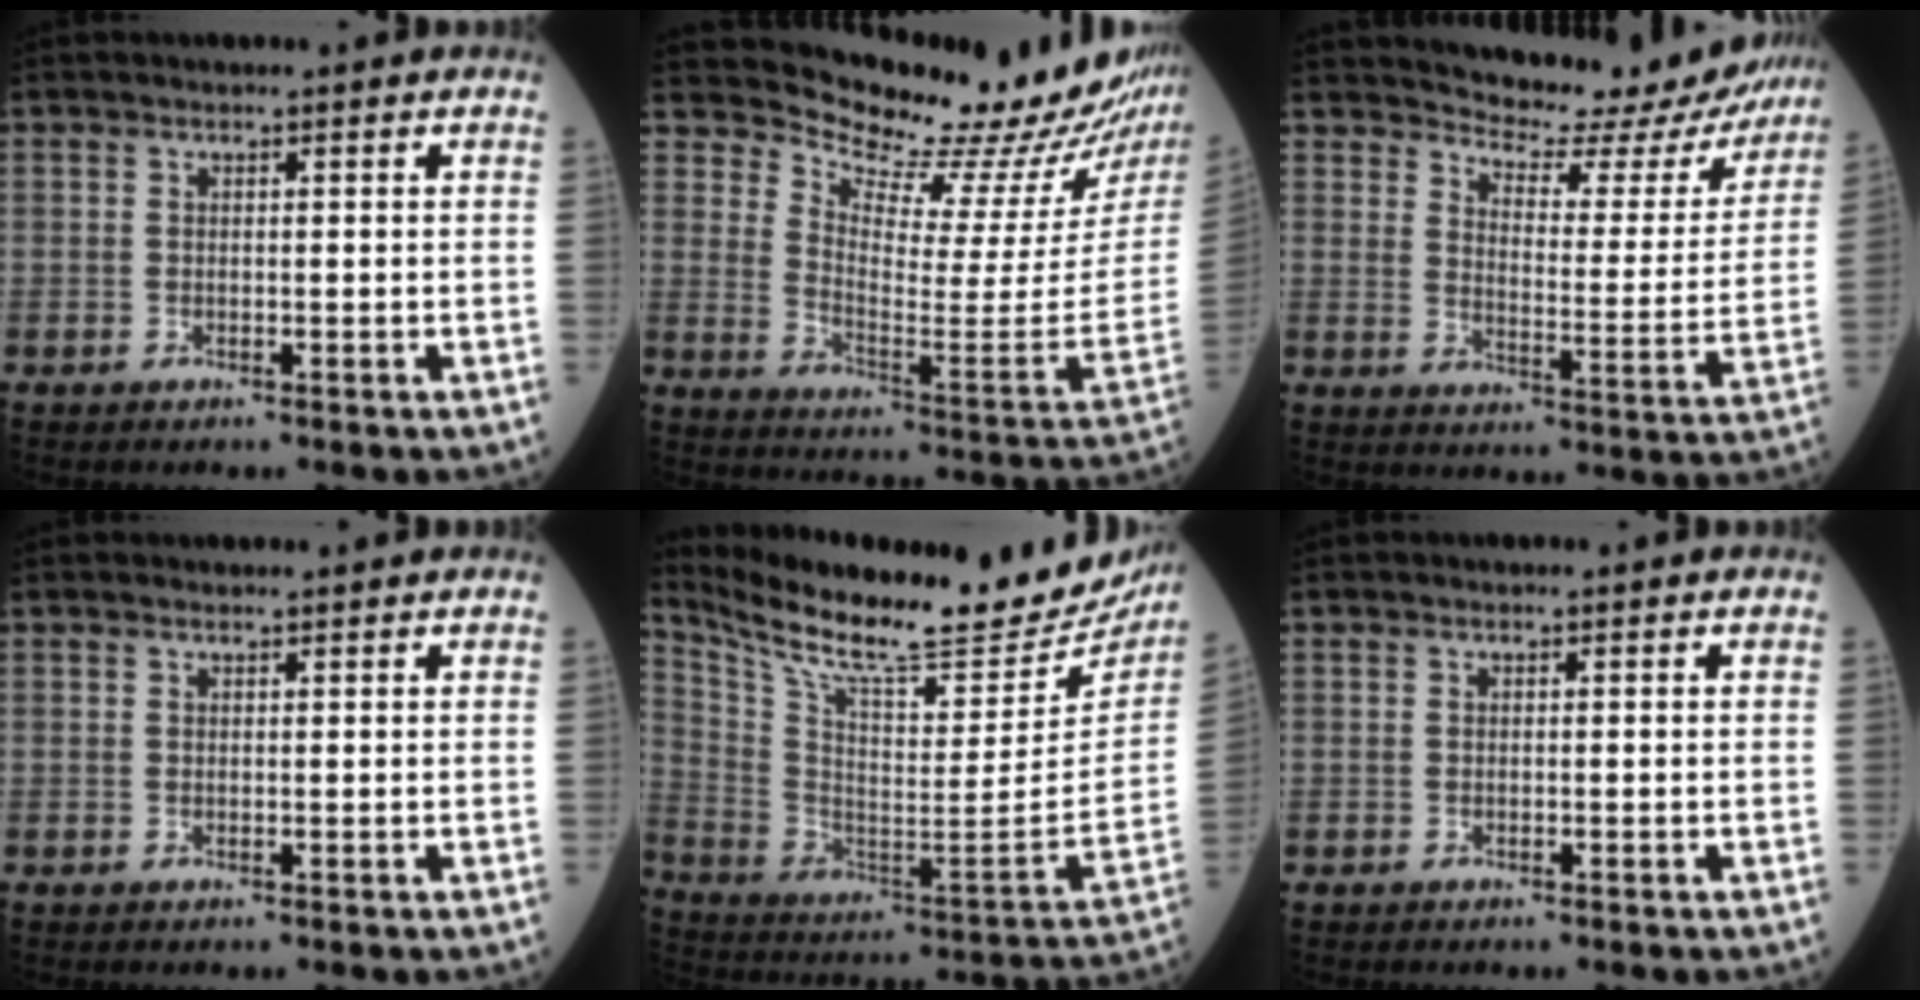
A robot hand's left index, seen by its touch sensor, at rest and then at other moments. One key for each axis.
{"total": 19.2, "fx": 18.6, "fy": 1.1, "fz": 4.8, "tx": -0.090, "ty": -0.123, "tz": 0.240}
{"total": 17.0, "fx": 16.1, "fy": 3.9, "fz": 3.5, "tx": -0.034, "ty": -0.045, "tz": 0.188}
{"total": 1.5, "fx": 1.5, "fy": 0.0, "fz": 0.2, "tx": -0.008, "ty": 0.009, "tz": 0.024}
{"total": 28.4, "fx": 24.7, "fy": 3.9, "fz": 13.4, "tx": -0.240, "ty": -0.080, "tz": 0.355}
{"total": 0.0}